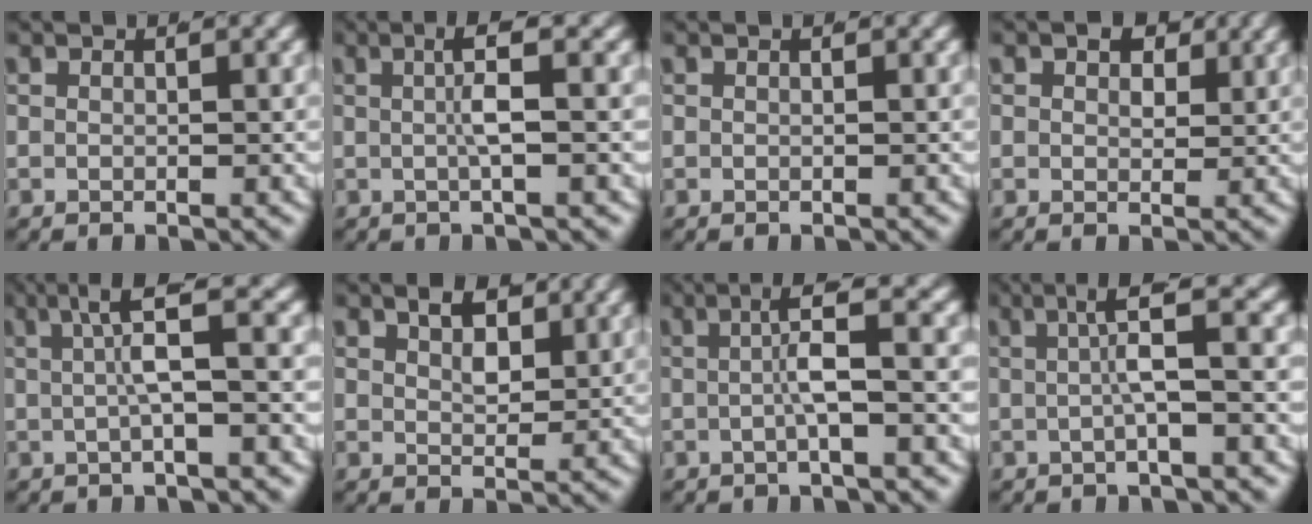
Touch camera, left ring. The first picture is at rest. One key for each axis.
{"total": 3.0, "fx": 0.5, "fy": -0.5, "fz": 2.9, "tx": -0.048, "ty": 0.006, "tz": 0.008}
{"total": 0.0}
{"total": 2.1, "fx": 1.0, "fy": 1.4, "fz": 1.3, "tx": -0.021, "ty": -0.015, "tz": 0.023}
{"total": 4.1, "fx": 1.2, "fy": -0.2, "fz": 4.0, "tx": -0.060, "ty": 0.014, "tz": 0.015}
{"total": 3.7, "fx": 2.1, "fy": 1.8, "fz": 2.4, "tx": -0.029, "ty": -0.009, "tz": 0.038}
{"total": 3.4, "fx": 0.1, "fy": -0.6, "fz": 3.4, "tx": -0.050, "ty": 0.014, "tz": -0.001}
{"total": 3.8, "fx": 0.8, "fy": -0.4, "fz": 3.7, "tx": -0.052, "ty": 0.015, "tz": 0.009}